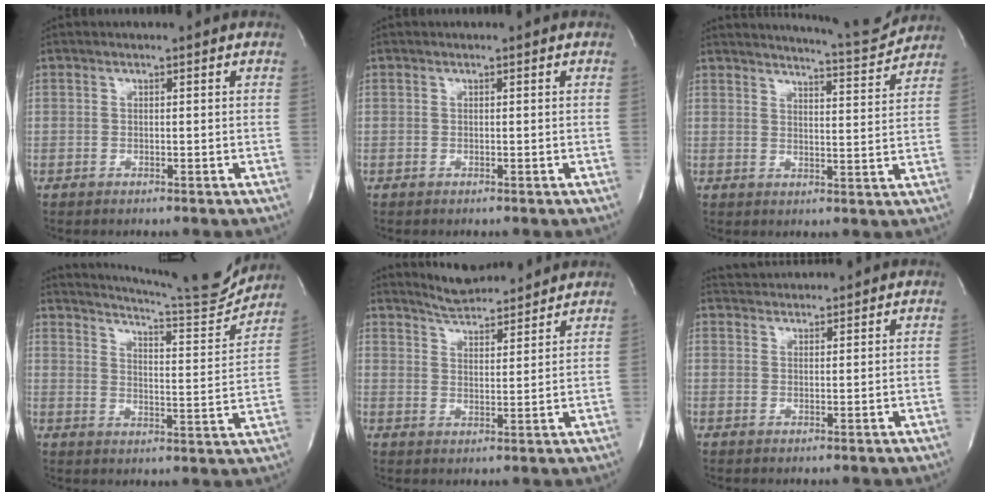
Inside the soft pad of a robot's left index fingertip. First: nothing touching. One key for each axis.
{"total": 0.0}
{"total": 8.6, "fx": 8.5, "fy": -0.7, "fz": 1.2, "tx": -0.027, "ty": -0.023, "tz": 0.112}
{"total": 16.8, "fx": 15.9, "fy": 0.4, "fz": 5.3, "tx": -0.092, "ty": -0.057, "tz": 0.208}
{"total": 9.1, "fx": 8.7, "fy": 1.0, "fz": 2.3, "tx": -0.046, "ty": 0.010, "tz": 0.137}
{"total": 4.7, "fx": 4.7, "fy": 0.3, "fz": 0.4, "tx": -0.015, "ty": 0.031, "tz": 0.078}